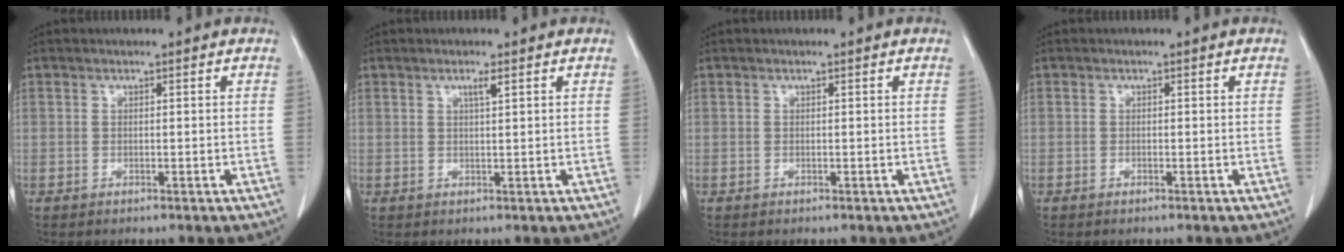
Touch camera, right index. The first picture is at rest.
{"total": 1.5, "force": [0.8, -0.1, 1.3], "torque": [-0.024, -0.002, 0.014]}
{"total": 0.0}
{"total": 0.0}